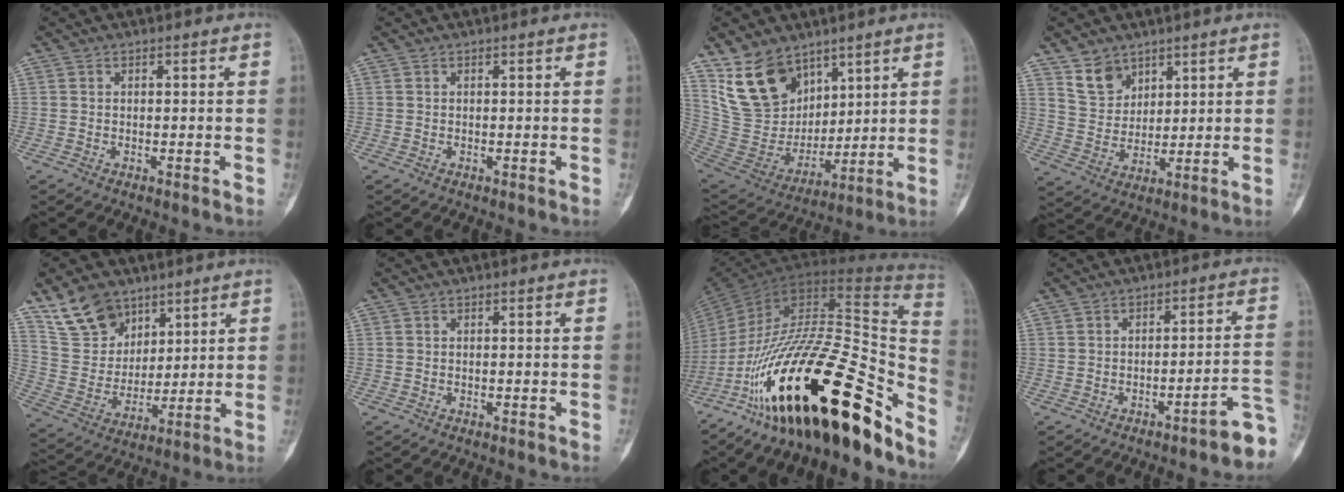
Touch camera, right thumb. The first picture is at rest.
{"total": 0.0}
{"total": 15.3, "force": [9.7, 9.6, 6.8], "torque": [-0.102, -0.050, 0.211]}
{"total": 6.9, "force": [4.8, 4.5, 1.9], "torque": [-0.016, -0.033, 0.102]}
{"total": 12.3, "force": [8.6, 7.7, 4.2], "torque": [-0.052, -0.044, 0.175]}
{"total": 0.0}
{"total": 35.5, "force": [-20.5, 11.5, 26.6], "torque": [-0.366, 0.079, -0.332]}
{"total": 7.6, "force": [-4.3, 1.4, 6.1], "torque": [-0.058, 0.042, -0.052]}